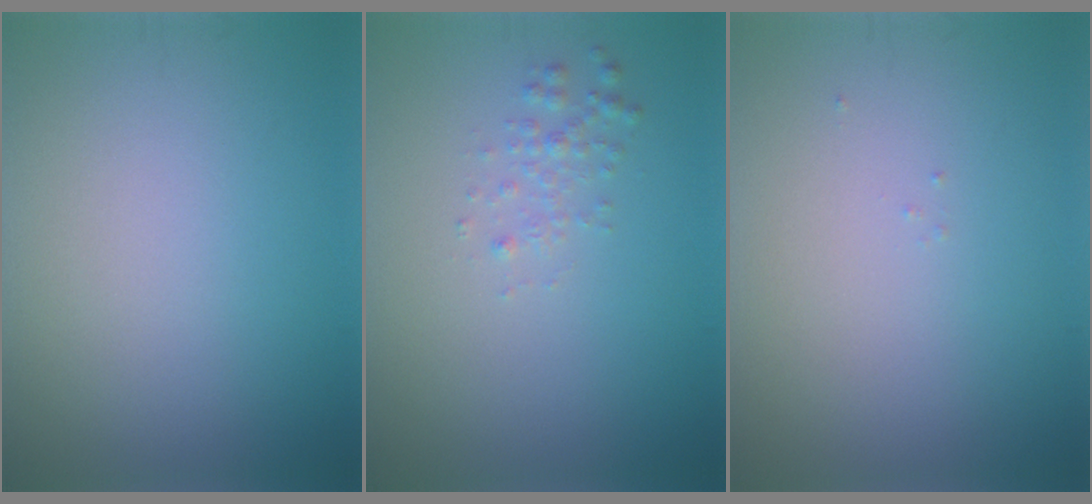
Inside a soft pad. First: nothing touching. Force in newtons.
{"total": 1.3, "press": 1.3, "slide": 0.0}
{"total": 0.0}